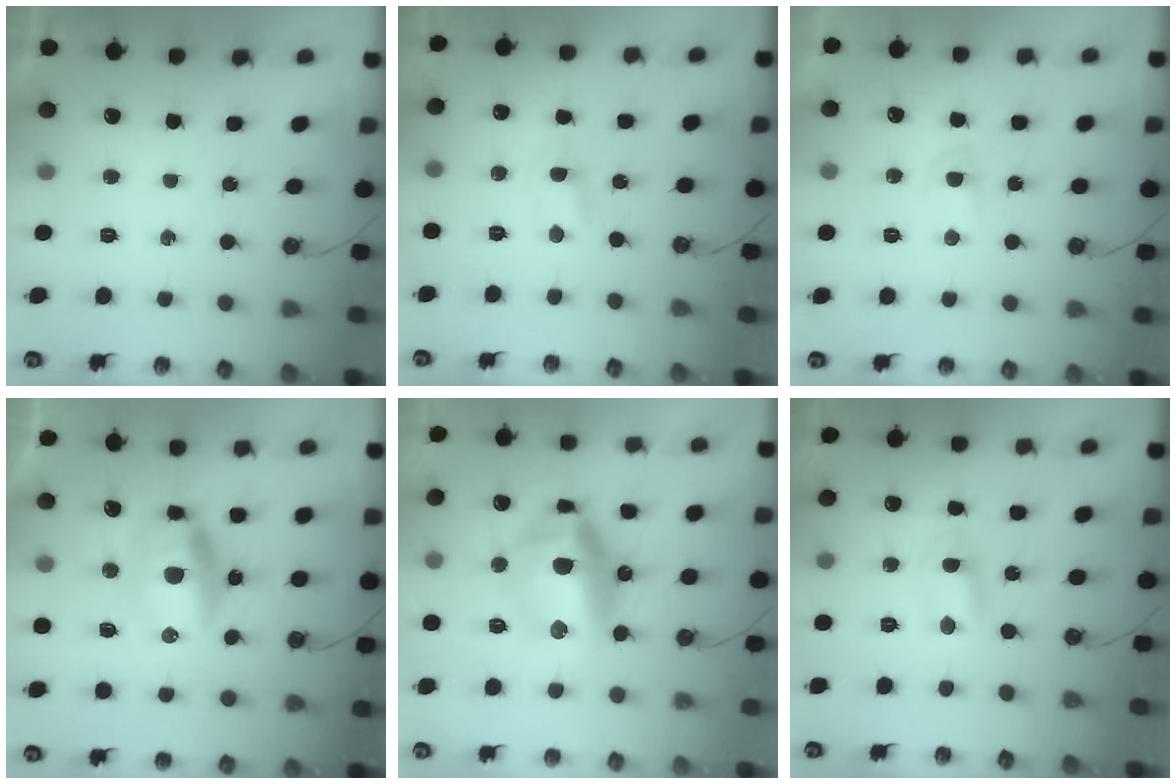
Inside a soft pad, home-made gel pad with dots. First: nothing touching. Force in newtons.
{"total": 1.4, "press": 1.4, "slide": 0.3}
{"total": 2.2, "press": 2.2, "slide": 0.4}
{"total": 19.1, "press": 13.3, "slide": 13.8}
{"total": 15.9, "press": 15.7, "slide": 2.4}
{"total": 1.1, "press": 0.8, "slide": 0.6}